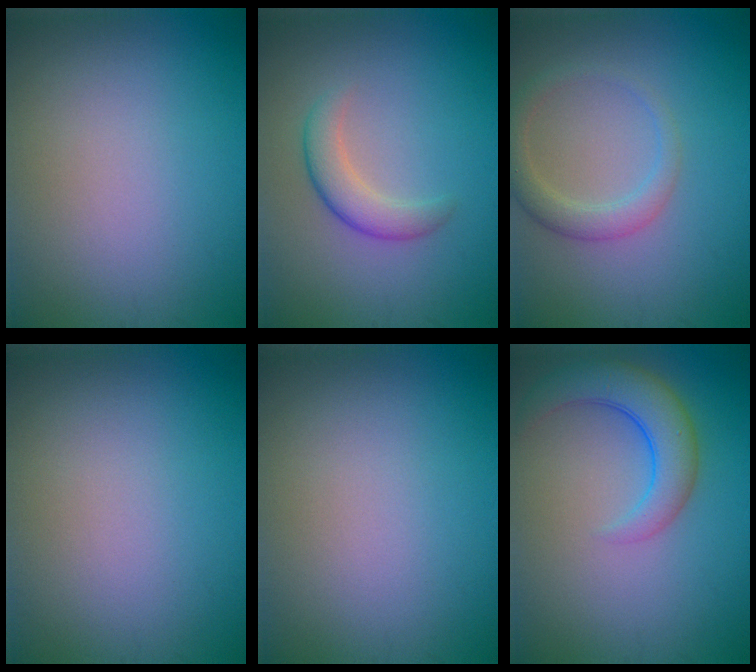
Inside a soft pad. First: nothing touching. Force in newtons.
{"total": 2.8, "press": 2.8, "slide": 0.2}
{"total": 2.5, "press": 2.5, "slide": 0.2}
{"total": 0.0}
{"total": 0.0}
{"total": 4.6, "press": 4.6, "slide": 0.4}